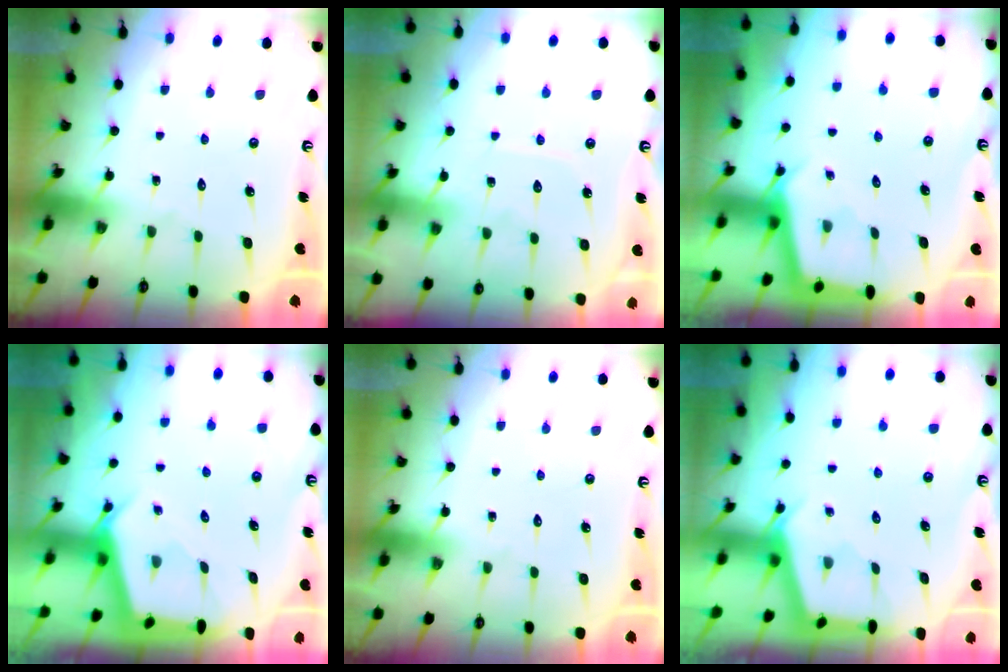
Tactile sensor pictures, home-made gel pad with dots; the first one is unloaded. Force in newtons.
{"total": 6.6, "press": 6.6, "slide": 0.6}
{"total": 3.0, "press": 3.0, "slide": 0.3}
{"total": 2.7, "press": 2.7, "slide": 0.3}
{"total": 0.0}
{"total": 2.8, "press": 2.8, "slide": 0.3}